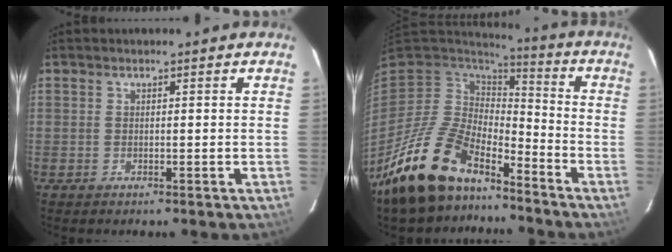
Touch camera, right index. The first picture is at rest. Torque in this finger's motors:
{"motor_torque": [0.84, -0.83, 1.06, 0.21]}